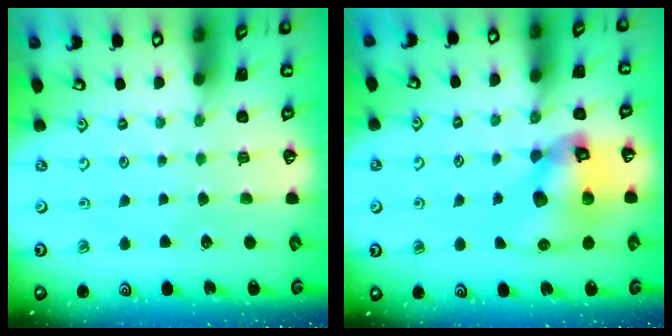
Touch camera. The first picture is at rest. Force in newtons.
{"total": 13.2, "press": 13.1, "slide": 1.9}